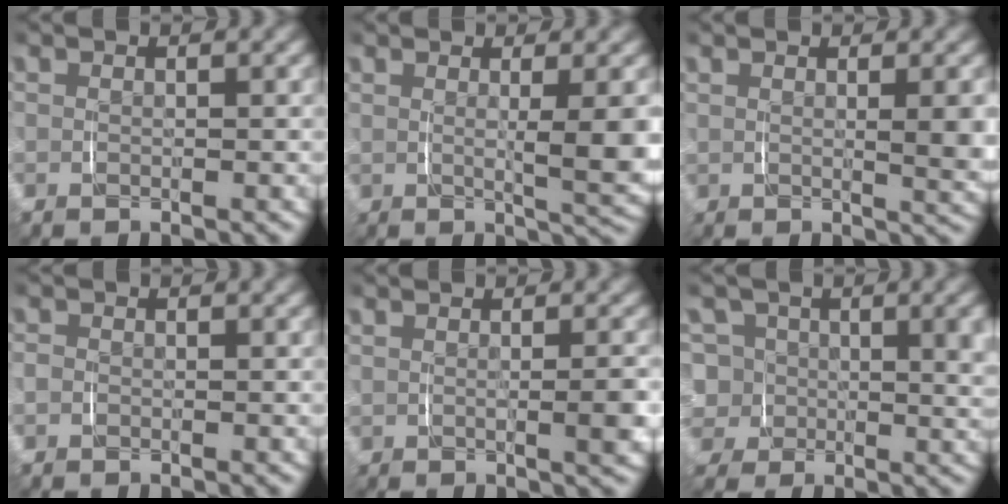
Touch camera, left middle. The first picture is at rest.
{"total": 4.9, "force": [1.1, 1.5, 4.5], "torque": [-0.058, -0.003, 0.019]}
{"total": 3.0, "force": [0.9, 0.9, 2.7], "torque": [-0.032, -0.004, 0.015]}
{"total": 0.6, "force": [-0.2, 0.5, 0.2], "torque": [-0.005, 0.001, -0.005]}
{"total": 2.2, "force": [0.2, 0.7, 2.1], "torque": [-0.028, 0.007, 0.000]}
{"total": 9.2, "force": [-0.8, 8.5, 3.5], "torque": [-0.101, -0.035, -0.013]}